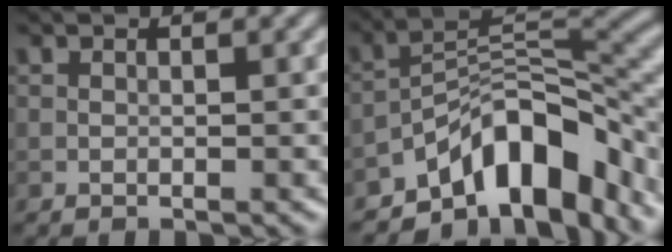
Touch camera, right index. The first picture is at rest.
{"total": 10.7, "force": [-7.1, 4.2, 6.8], "torque": [-0.084, 0.009, -0.132]}